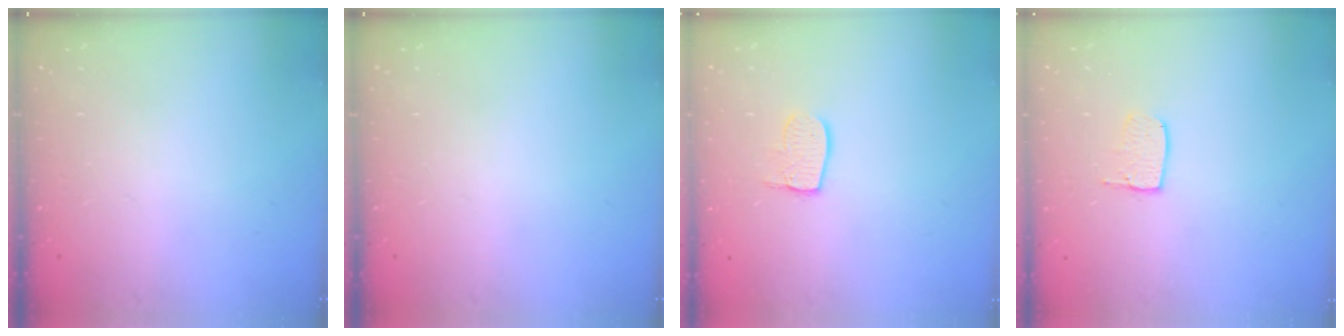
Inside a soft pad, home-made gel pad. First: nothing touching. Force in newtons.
{"total": 0.0}
{"total": 7.6, "press": 7.6, "slide": 0.2}
{"total": 5.8, "press": 5.8, "slide": 0.4}